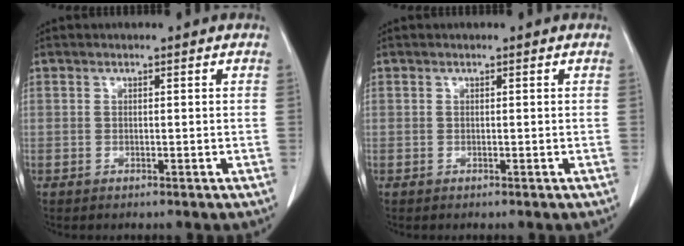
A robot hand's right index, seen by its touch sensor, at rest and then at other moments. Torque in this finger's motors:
{"motor_torque": [0.00, 0.00, 0.00, 0.00]}